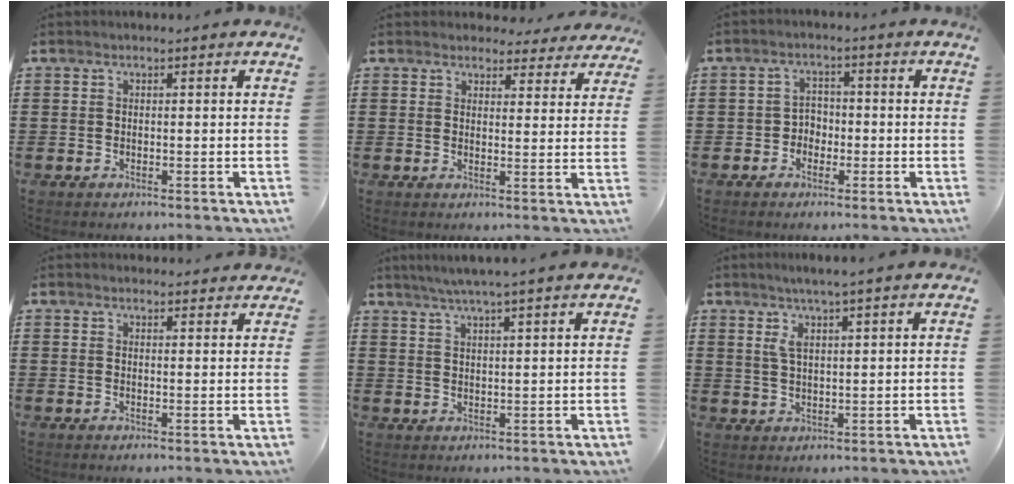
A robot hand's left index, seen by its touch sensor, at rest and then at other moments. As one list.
[{"total": 3.9, "force": [3.7, 1.1, 0.6], "torque": [-0.016, -0.012, 0.068]}, {"total": 2.6, "force": [-1.3, 2.1, 0.7], "torque": [-0.021, 0.007, -0.032]}, {"total": 1.7, "force": [1.7, 0.3, 0.1], "torque": [-0.005, 0.003, 0.033]}, {"total": 3.7, "force": [3.0, -0.7, 2.0], "torque": [-0.045, -0.007, 0.052]}, {"total": 3.7, "force": [2.0, 0.4, 3.1], "torque": [-0.064, 0.002, 0.035]}]